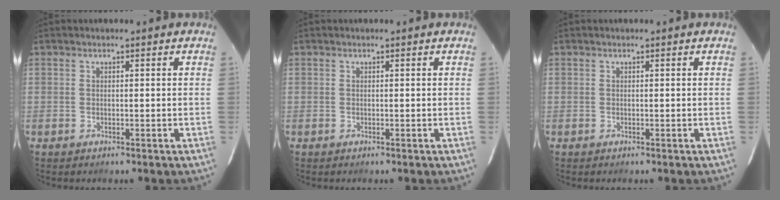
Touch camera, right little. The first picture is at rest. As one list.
[{"total": 0.0}, {"total": 0.0}]